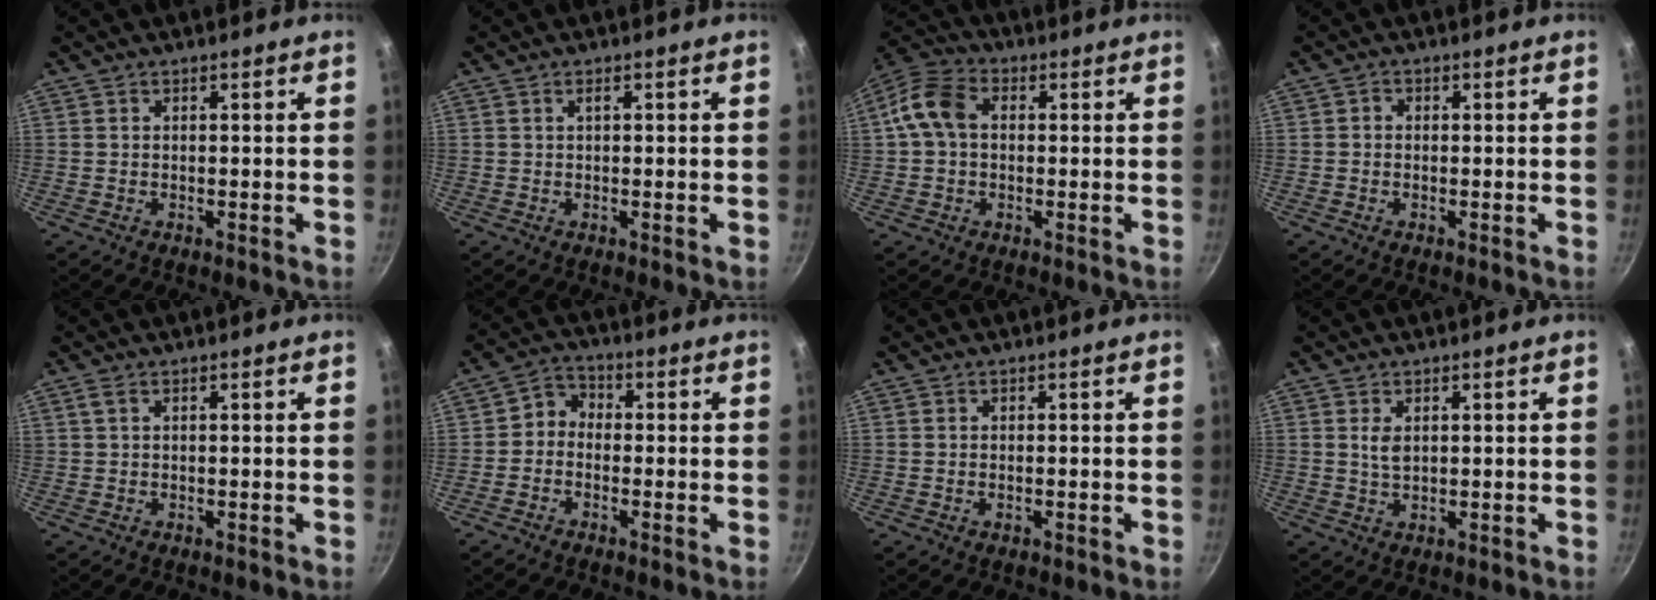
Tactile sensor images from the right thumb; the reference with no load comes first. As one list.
[{"total": 1.0, "force": [0.3, 0.3, 0.9], "torque": [-0.015, 0.002, 0.003]}, {"total": 8.7, "force": [0.8, 6.4, 5.9], "torque": [-0.103, 0.023, -0.001]}, {"total": 1.2, "force": [0.0, 1.1, 0.6], "torque": [-0.009, 0.006, -0.003]}, {"total": 1.2, "force": [0.5, 0.5, 0.9], "torque": [-0.020, 0.004, 0.013]}, {"total": 3.8, "force": [-1.0, 3.2, 1.9], "torque": [-0.016, 0.022, -0.034]}, {"total": 0.7, "force": [-0.2, 0.3, 0.5], "torque": [-0.009, 0.002, -0.004]}, {"total": 2.6, "force": [0.8, 1.5, 2.0], "torque": [-0.036, -0.006, 0.016]}]